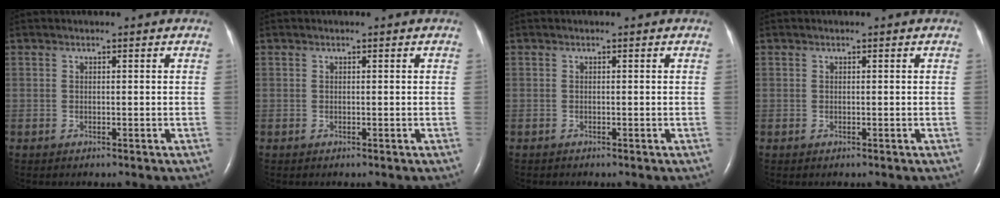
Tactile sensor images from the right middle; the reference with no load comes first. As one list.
[{"total": 0.0}, {"total": 0.0}, {"total": 0.0}]